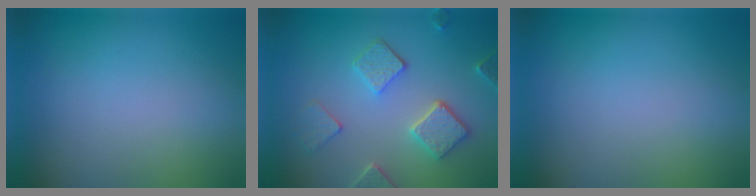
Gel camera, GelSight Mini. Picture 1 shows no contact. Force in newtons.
{"total": 4.3, "press": 3.8, "slide": 1.9}
{"total": 0.0}